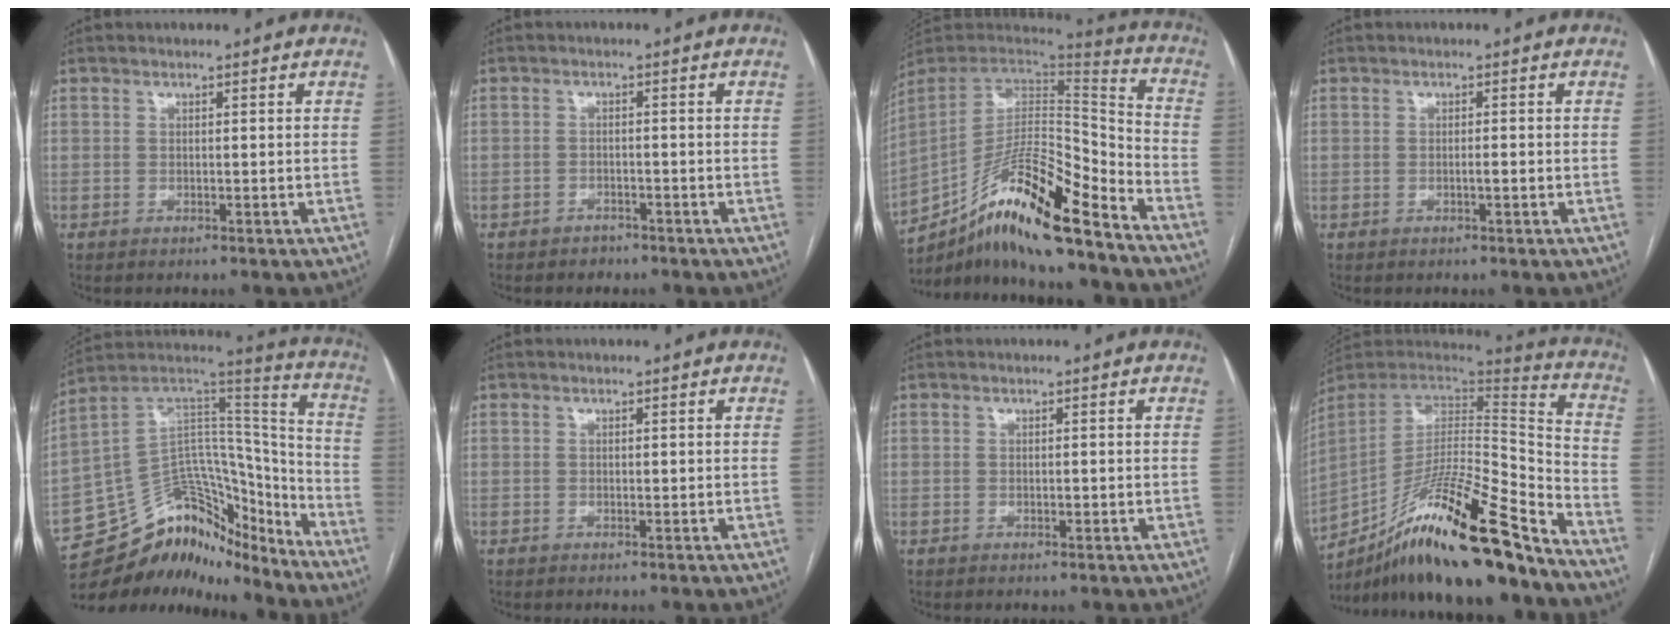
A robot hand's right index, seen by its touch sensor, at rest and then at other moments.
{"total": 2.0, "force": [-1.6, 1.2, 0.1], "torque": [-0.011, 0.004, -0.025]}
{"total": 21.4, "force": [-15.4, 2.7, 14.6], "torque": [-0.246, 0.001, -0.272]}
{"total": 0.9, "force": [-0.3, 0.1, 0.8], "torque": [-0.012, 0.001, -0.003]}
{"total": 21.4, "force": [-17.7, 9.1, 7.9], "torque": [-0.138, 0.066, -0.286]}
{"total": 0.0}
{"total": 0.7, "force": [-0.1, 0.4, 0.6], "torque": [-0.006, 0.000, 0.002]}
{"total": 26.5, "force": [-19.6, 2.0, 17.7], "torque": [-0.266, -0.016, -0.331]}